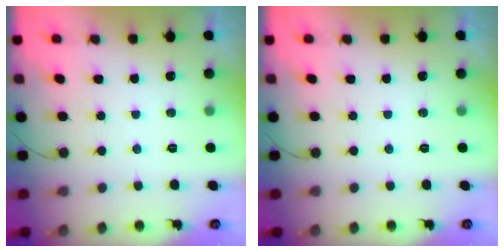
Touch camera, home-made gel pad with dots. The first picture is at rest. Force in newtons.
{"total": 0.0}